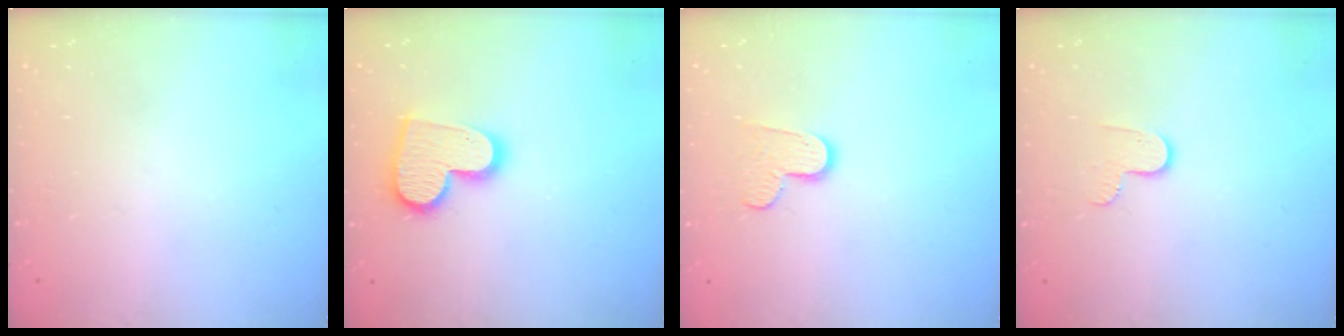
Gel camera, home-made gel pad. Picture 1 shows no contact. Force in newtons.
{"total": 13.6, "press": 13.5, "slide": 0.9}
{"total": 8.4, "press": 8.3, "slide": 0.2}
{"total": 5.2, "press": 5.2, "slide": 0.5}